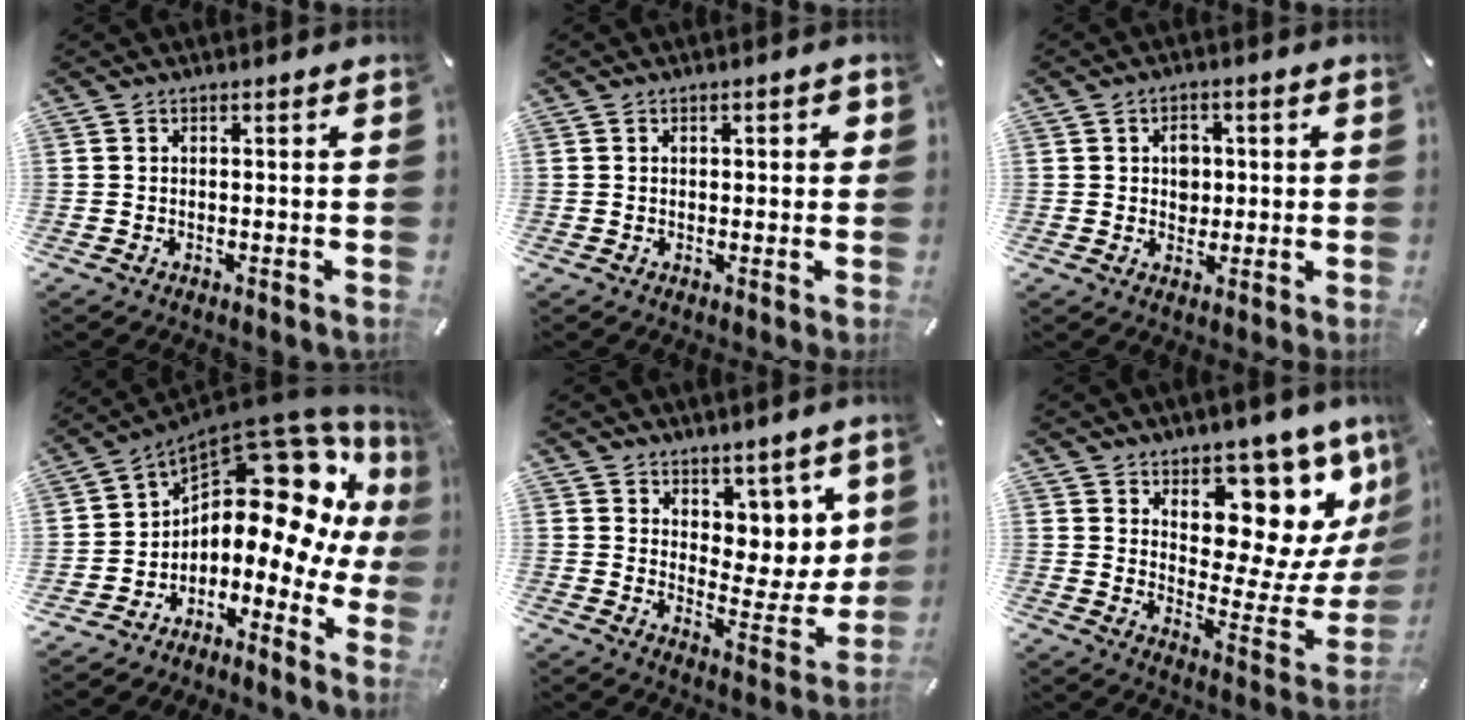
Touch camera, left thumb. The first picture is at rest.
{"total": 1.9, "force": [0.3, 1.0, 1.6], "torque": [-0.016, 0.002, -0.001]}
{"total": 4.3, "force": [0.3, 3.7, 2.2], "torque": [-0.015, -0.005, -0.002]}
{"total": 15.0, "force": [6.8, 8.3, 10.4], "torque": [-0.149, -0.073, 0.108]}
{"total": 7.3, "force": [5.2, 5.2, 0.1], "torque": [0.012, -0.072, 0.097]}
{"total": 12.7, "force": [9.3, 6.7, 5.4], "torque": [-0.042, -0.116, 0.154]}